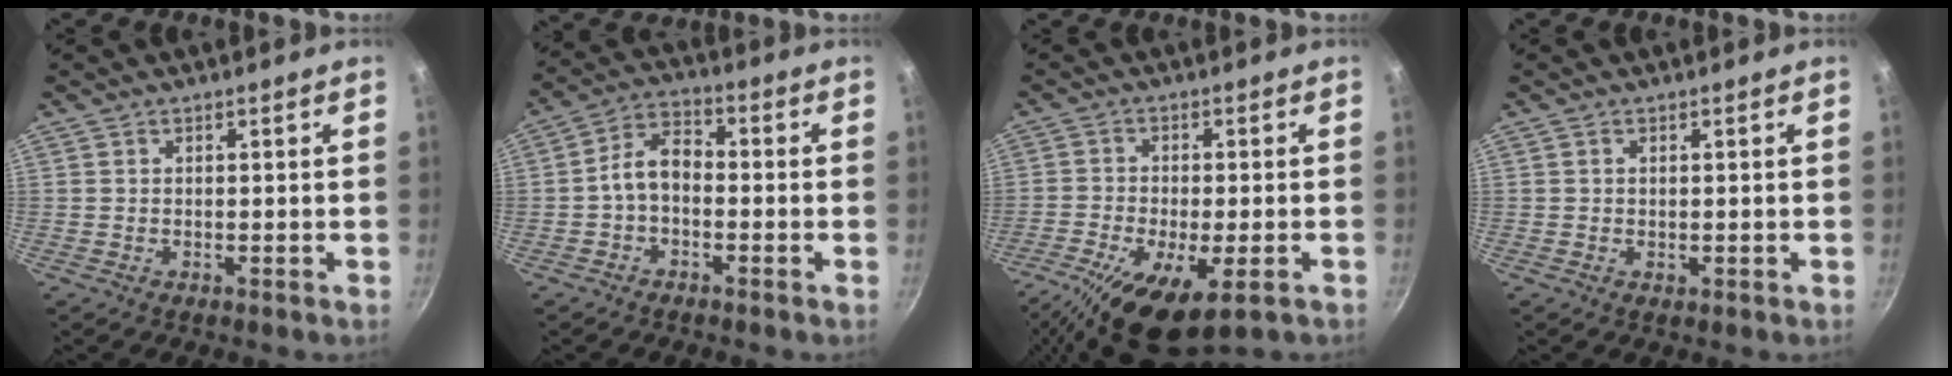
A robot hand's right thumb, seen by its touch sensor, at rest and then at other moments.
{"total": 6.4, "force": [-1.6, 4.0, 4.7], "torque": [-0.076, 0.037, -0.038]}
{"total": 14.3, "force": [-7.1, 5.2, 11.3], "torque": [-0.218, -0.009, -0.119]}
{"total": 0.6, "force": [0.1, 0.4, 0.4], "torque": [-0.005, -0.001, 0.001]}